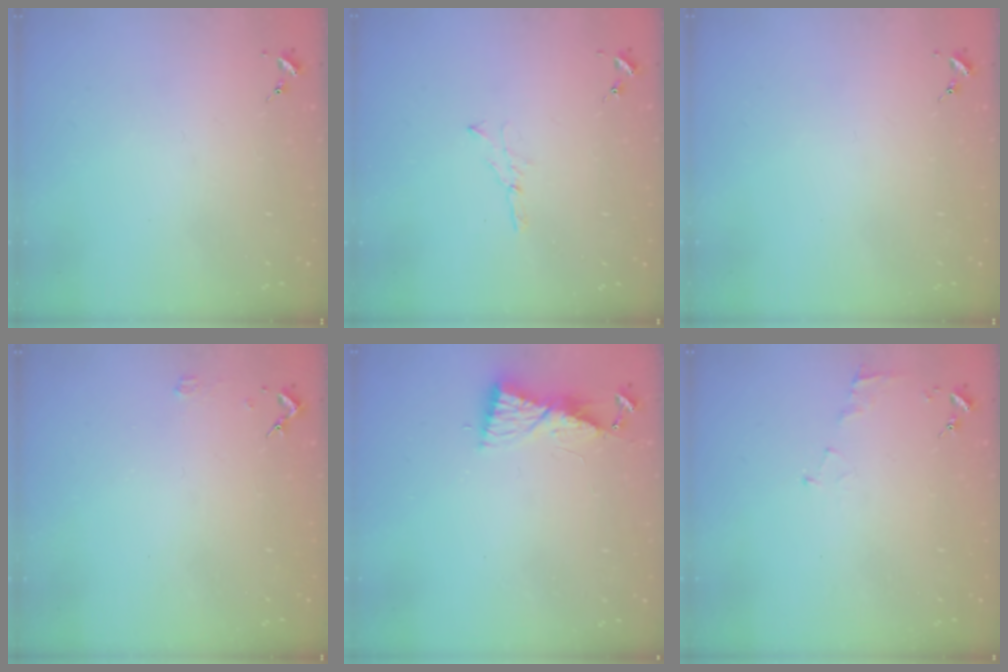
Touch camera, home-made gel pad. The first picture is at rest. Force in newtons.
{"total": 3.0, "press": 3.0, "slide": 0.3}
{"total": 0.0}
{"total": 2.0, "press": 2.0, "slide": 0.2}
{"total": 8.7, "press": 8.7, "slide": 0.8}
{"total": 4.4, "press": 4.4, "slide": 0.4}